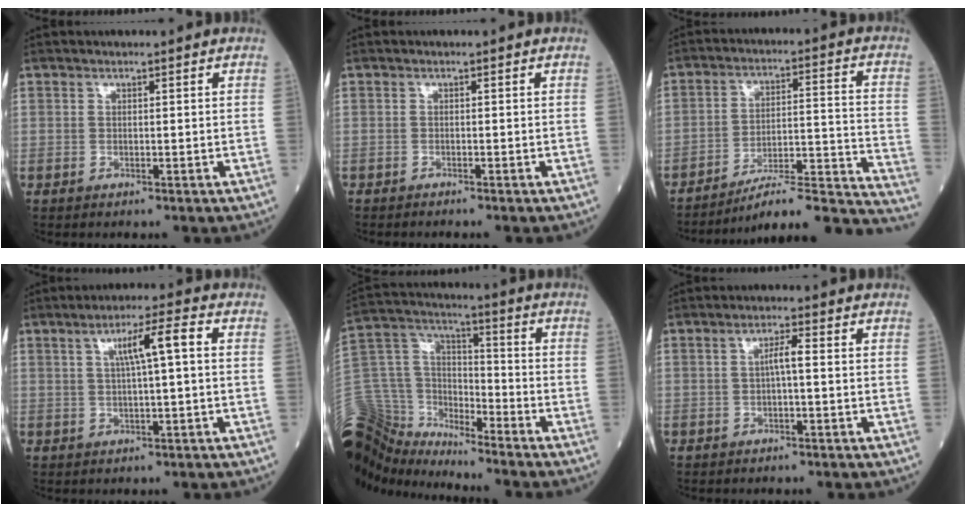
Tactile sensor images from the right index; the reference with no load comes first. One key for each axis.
{"total": 1.5, "fx": -1.4, "fy": -0.1, "fz": 0.6, "tx": -0.009, "ty": 0.001, "tz": -0.017}
{"total": 18.8, "fx": -17.9, "fy": -0.3, "fz": 5.8, "tx": -0.045, "ty": 0.034, "tz": -0.256}
{"total": 5.8, "fx": 1.2, "fy": 0.1, "fz": 5.7, "tx": -0.099, "ty": 0.012, "tz": 0.021}
{"total": 16.9, "fx": -15.9, "fy": 3.3, "fz": 4.8, "tx": -0.114, "ty": 0.034, "tz": -0.298}
{"total": 2.3, "fx": -0.1, "fy": 0.1, "fz": 2.3, "tx": -0.038, "ty": 0.004, "tz": -0.002}